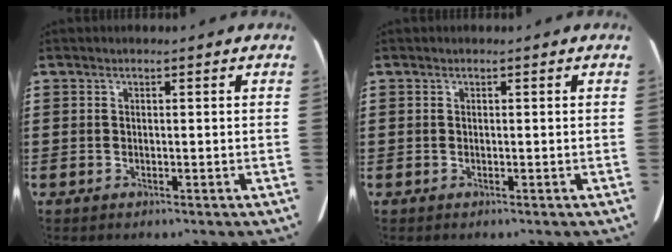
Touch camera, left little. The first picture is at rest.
{"total": 0.0}